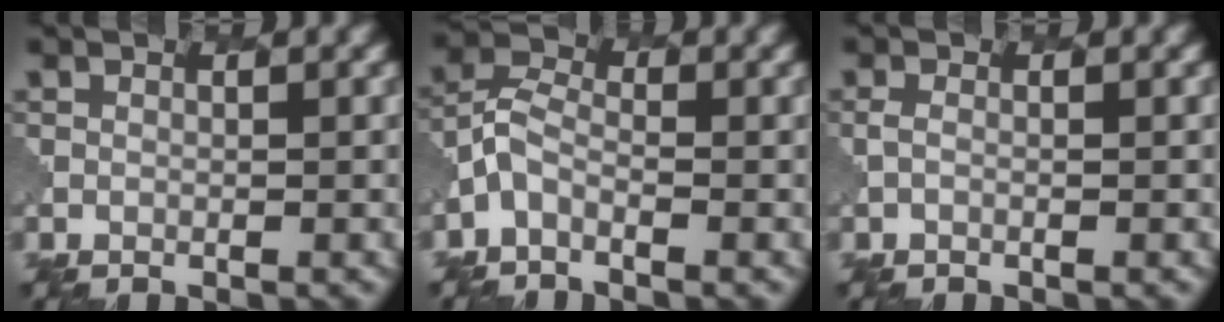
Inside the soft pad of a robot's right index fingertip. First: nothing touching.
{"total": 2.4, "force": [-1.4, 1.2, 1.5], "torque": [-0.035, 0.009, -0.039]}
{"total": 0.6, "force": [-0.3, 0.2, 0.5], "torque": [-0.012, -0.001, -0.009]}